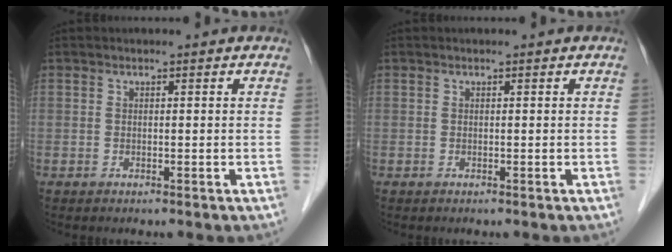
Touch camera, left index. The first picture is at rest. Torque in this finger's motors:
{"motor_torque": [0.00, 0.00, 0.00, 0.00]}